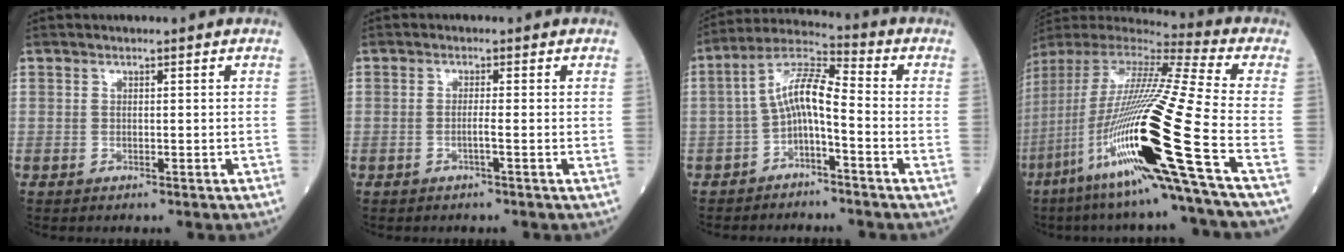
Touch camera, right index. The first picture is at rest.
{"total": 1.3, "force": [-0.5, -0.2, 1.2], "torque": [-0.023, 0.000, -0.012]}
{"total": 7.5, "force": [-1.9, 1.9, 7.0], "torque": [-0.135, 0.031, -0.040]}
{"total": 28.3, "force": [-10.3, -0.4, 26.4], "torque": [-0.502, -0.050, -0.198]}